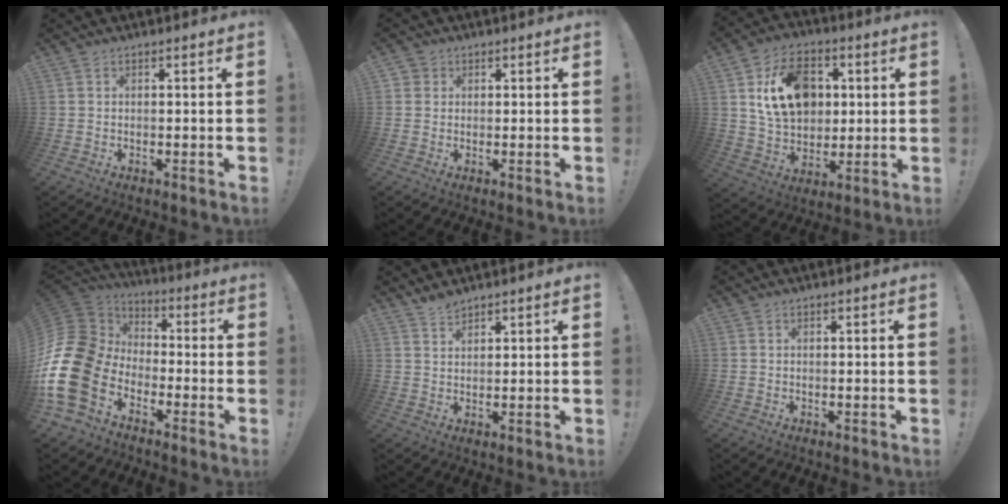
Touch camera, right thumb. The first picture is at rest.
{"total": 2.1, "force": [0.7, 1.9, 0.3], "torque": [-0.002, -0.001, 0.013]}
{"total": 17.1, "force": [4.2, 13.1, 10.2], "torque": [-0.150, -0.008, 0.084]}
{"total": 20.3, "force": [-6.2, 14.4, 12.9], "torque": [-0.274, 0.029, -0.090]}
{"total": 3.1, "force": [2.8, 0.8, 0.9], "torque": [-0.005, -0.022, 0.049]}
{"total": 0.0}